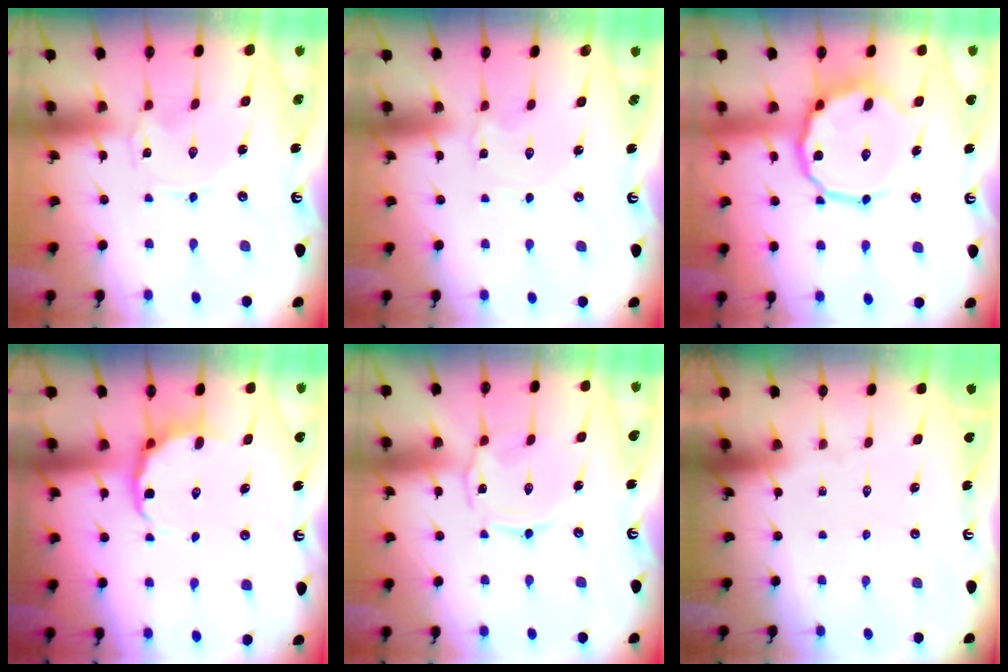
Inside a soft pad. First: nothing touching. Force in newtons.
{"total": 1.0, "press": 1.0, "slide": 0.1}
{"total": 12.4, "press": 12.1, "slide": 2.6}
{"total": 7.0, "press": 6.7, "slide": 2.0}
{"total": 1.7, "press": 1.7, "slide": 0.4}
{"total": 0.0}